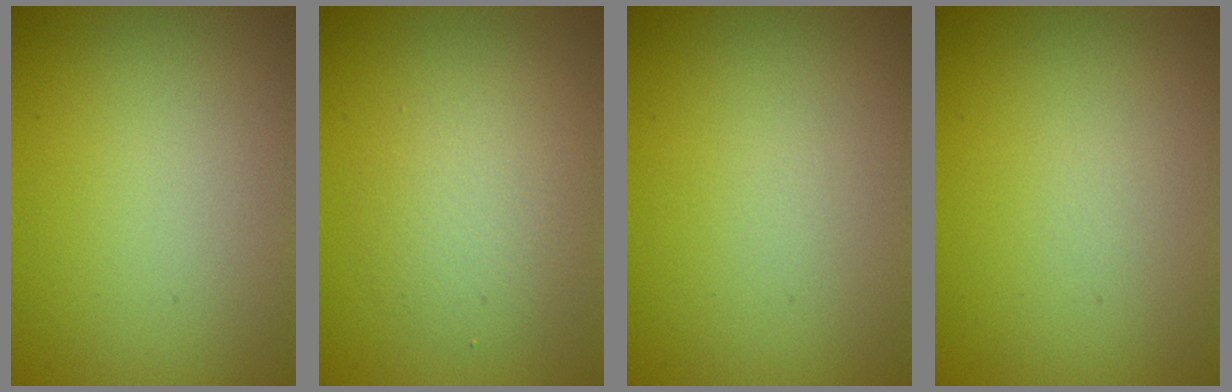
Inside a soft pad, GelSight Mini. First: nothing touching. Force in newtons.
{"total": 2.8, "press": 2.8, "slide": 0.2}
{"total": 0.0}
{"total": 0.0}